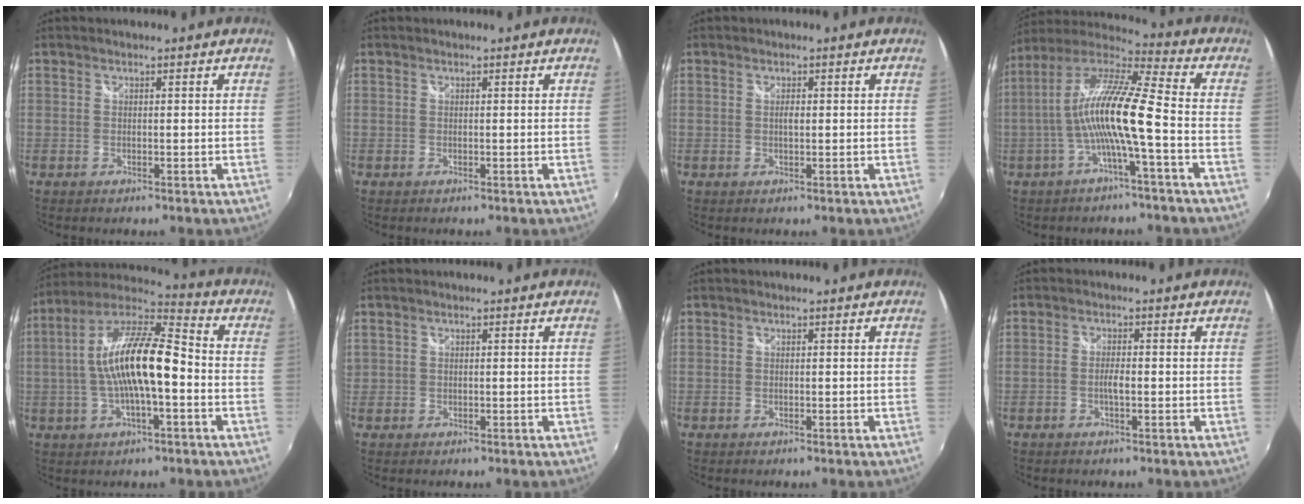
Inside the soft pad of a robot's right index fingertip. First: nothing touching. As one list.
[{"total": 0.0}, {"total": 1.0, "force": [0.1, 0.5, 0.9], "torque": [-0.014, 0.000, 0.001]}, {"total": 13.3, "force": [-2.7, 0.6, 13.0], "torque": [-0.236, 0.008, -0.053]}, {"total": 16.0, "force": [-1.9, 4.5, 15.3], "torque": [-0.285, 0.013, -0.039]}, {"total": 0.9, "force": [0.2, 0.9, 0.2], "torque": [-0.002, 0.000, 0.003]}, {"total": 0.0}, {"total": 1.9, "force": [-0.6, 0.3, 1.7], "torque": [-0.036, 0.001, -0.014]}]